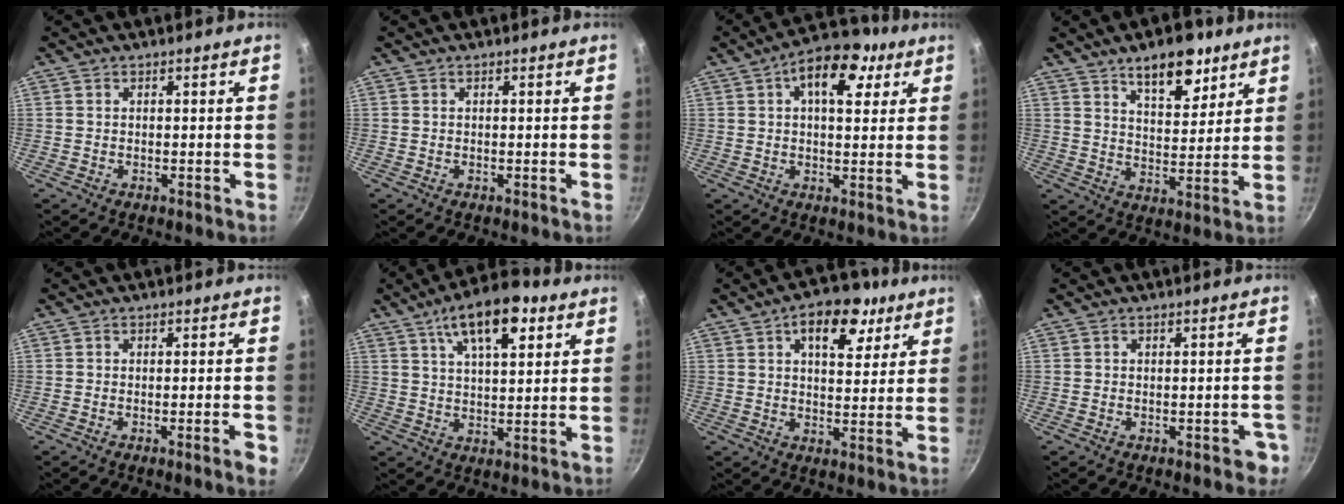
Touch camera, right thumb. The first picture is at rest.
{"total": 0.0}
{"total": 11.4, "force": [4.4, 6.3, 8.5], "torque": [-0.091, -0.008, 0.052]}
{"total": 11.3, "force": [7.2, 5.1, 7.0], "torque": [-0.065, -0.042, 0.110]}
{"total": 3.2, "force": [-1.5, 0.3, 2.8], "torque": [-0.038, 0.007, -0.020]}
{"total": 12.9, "force": [6.1, 5.5, 10.0], "torque": [-0.142, -0.009, 0.093]}
{"total": 10.9, "force": [5.0, 6.1, 7.5], "torque": [-0.067, -0.019, 0.065]}
{"total": 3.5, "force": [-1.7, 1.9, 2.5], "torque": [-0.010, 0.022, -0.011]}